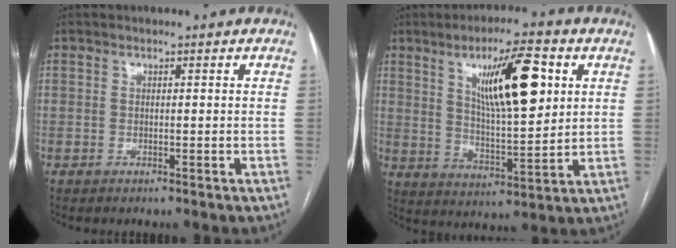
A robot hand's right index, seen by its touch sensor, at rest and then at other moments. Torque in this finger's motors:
{"motor_torque": [1.23, 0.91, 0.45, 0.15]}